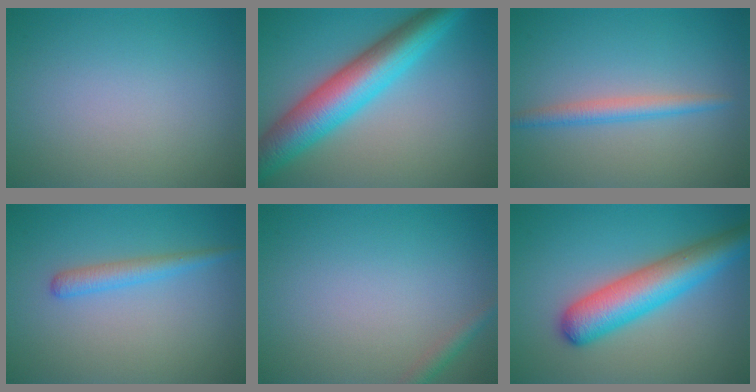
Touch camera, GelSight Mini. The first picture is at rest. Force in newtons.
{"total": 8.7, "press": 8.7, "slide": 0.1}
{"total": 2.2, "press": 2.2, "slide": 0.0}
{"total": 2.0, "press": 2.0, "slide": 0.1}
{"total": 1.3, "press": 1.3, "slide": 0.1}
{"total": 7.0, "press": 7.0, "slide": 0.2}